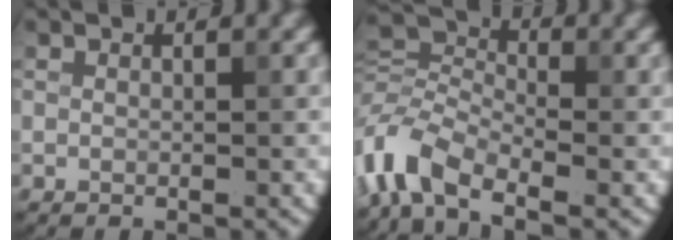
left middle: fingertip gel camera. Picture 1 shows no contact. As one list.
[{"total": 6.0, "force": [-4.1, 2.8, 3.5], "torque": [-0.086, 0.010, -0.090]}]